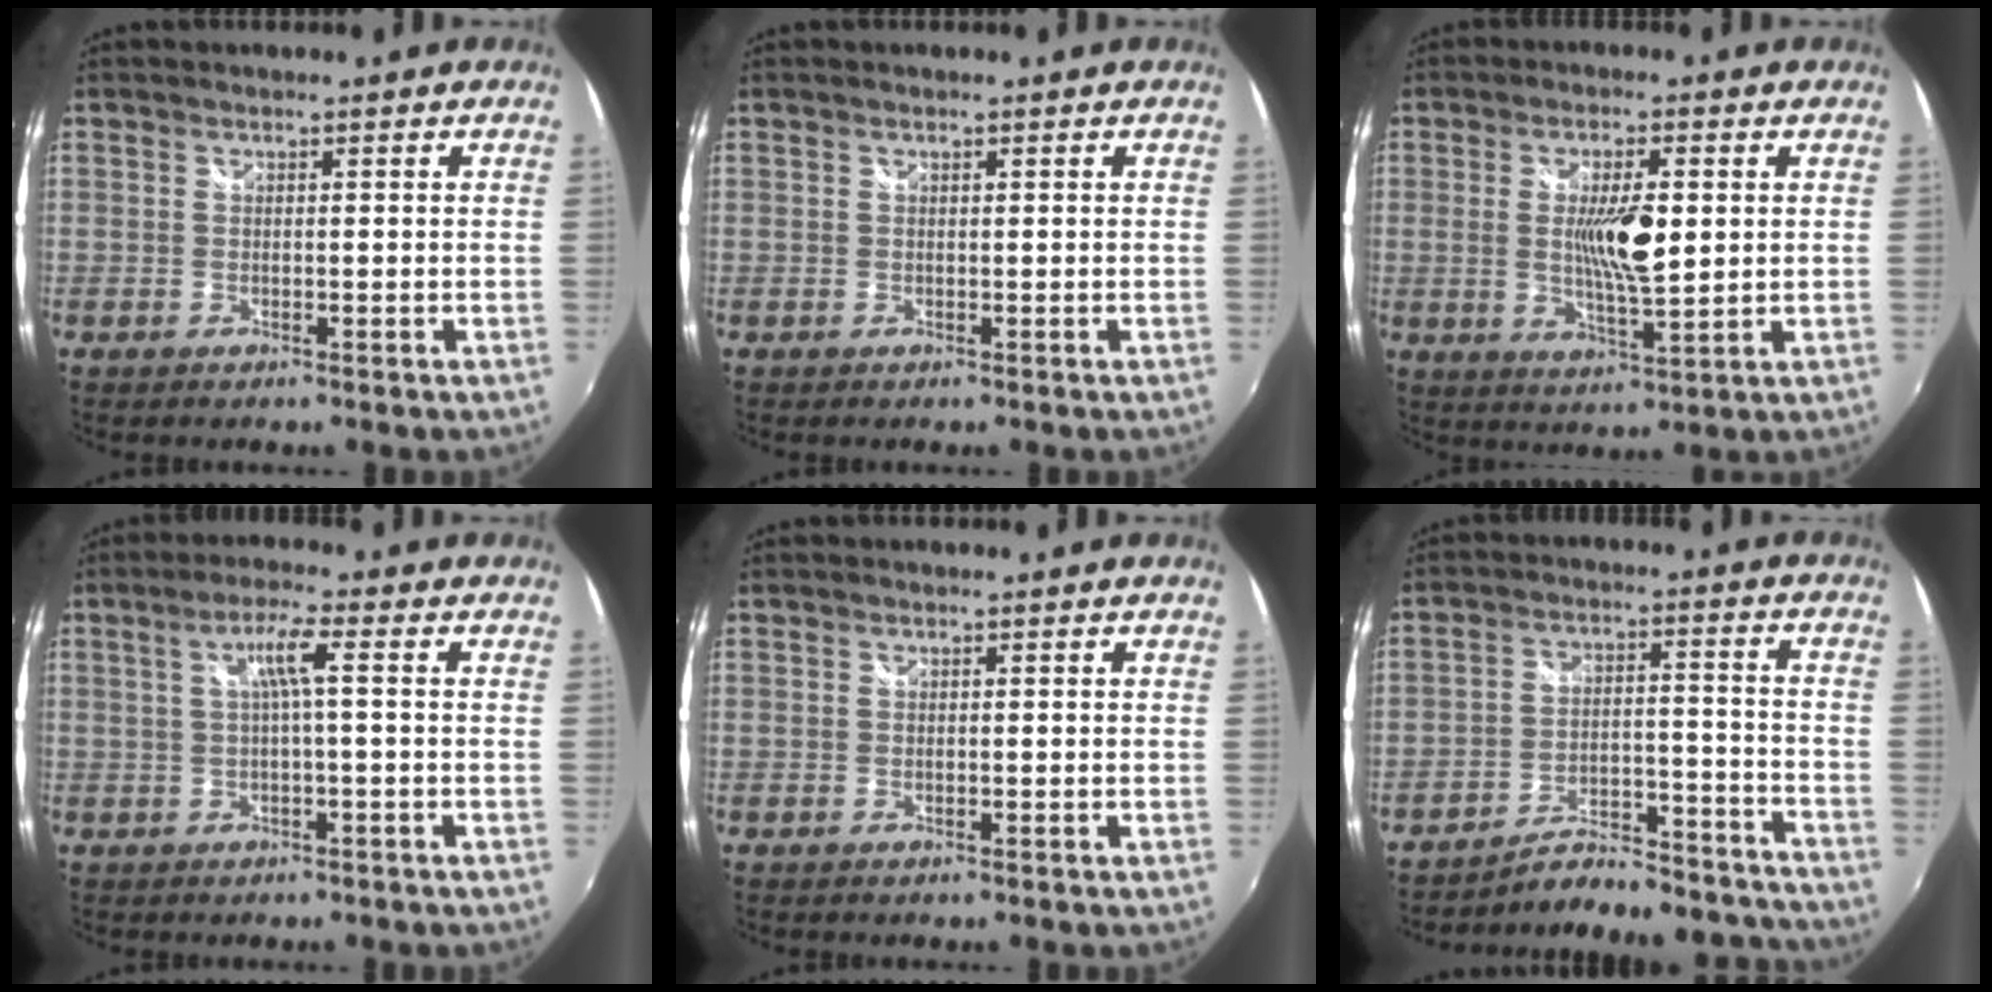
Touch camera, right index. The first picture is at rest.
{"total": 0.0}
{"total": 8.3, "force": [0.9, 2.5, 7.9], "torque": [-0.137, -0.005, 0.017]}
{"total": 4.3, "force": [0.4, -0.3, 4.3], "torque": [-0.083, 0.003, 0.009]}
{"total": 0.0}
{"total": 16.1, "force": [-15.9, 2.1, 2.1], "torque": [-0.027, 0.038, -0.203]}